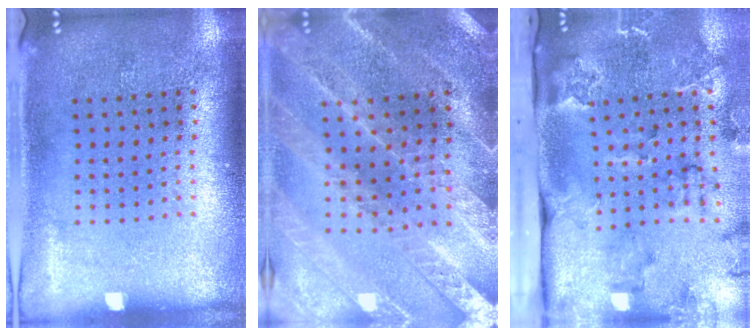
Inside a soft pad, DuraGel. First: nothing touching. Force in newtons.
{"total": 2.4, "press": 2.4, "slide": 0.4}
{"total": 2.6, "press": 2.4, "slide": 1.1}